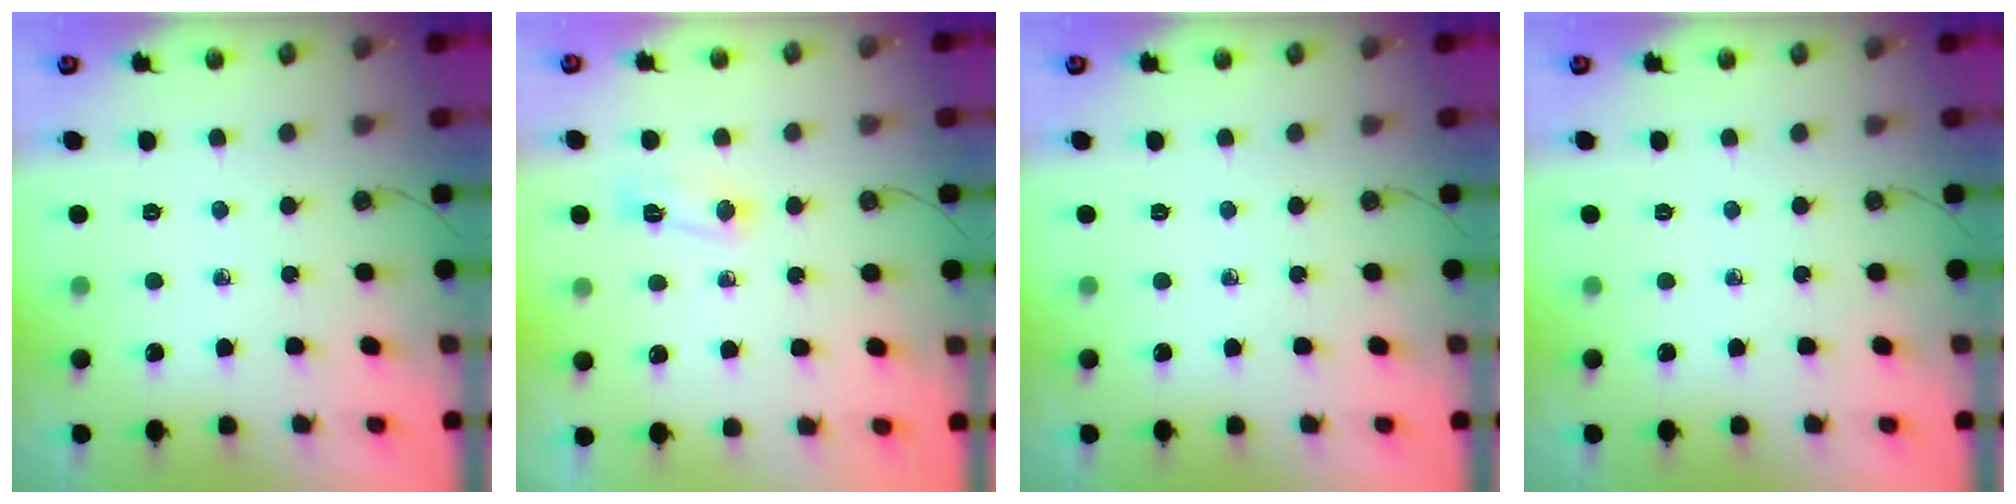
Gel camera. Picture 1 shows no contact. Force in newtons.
{"total": 4.9, "press": 4.9, "slide": 0.5}
{"total": 0.0}
{"total": 0.0}